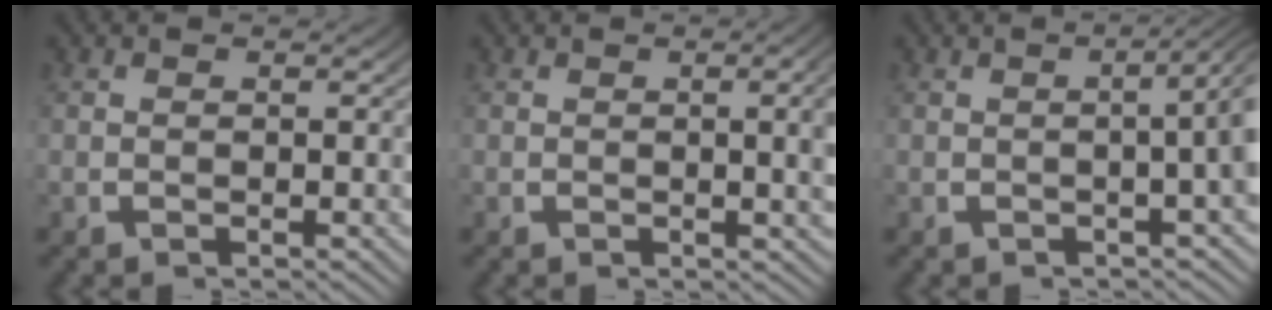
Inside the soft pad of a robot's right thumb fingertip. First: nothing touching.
{"total": 3.0, "force": [0.2, 0.7, 2.9], "torque": [-0.030, 0.002, 0.003]}
{"total": 4.6, "force": [0.8, 1.6, 4.2], "torque": [-0.045, 0.018, 0.003]}